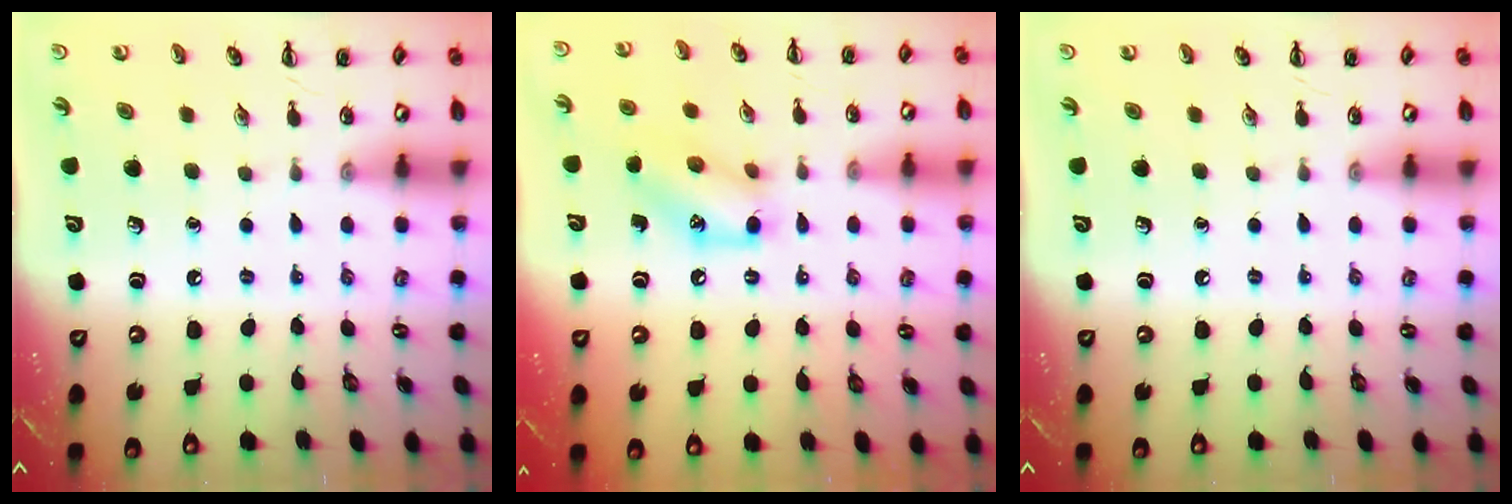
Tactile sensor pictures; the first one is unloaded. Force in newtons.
{"total": 12.2, "press": 12.0, "slide": 2.0}
{"total": 0.0}